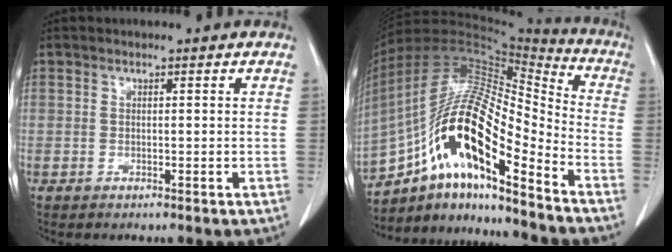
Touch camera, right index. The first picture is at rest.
{"total": 21.1, "force": [-11.4, 4.5, 17.2], "torque": [-0.344, 0.010, -0.198]}